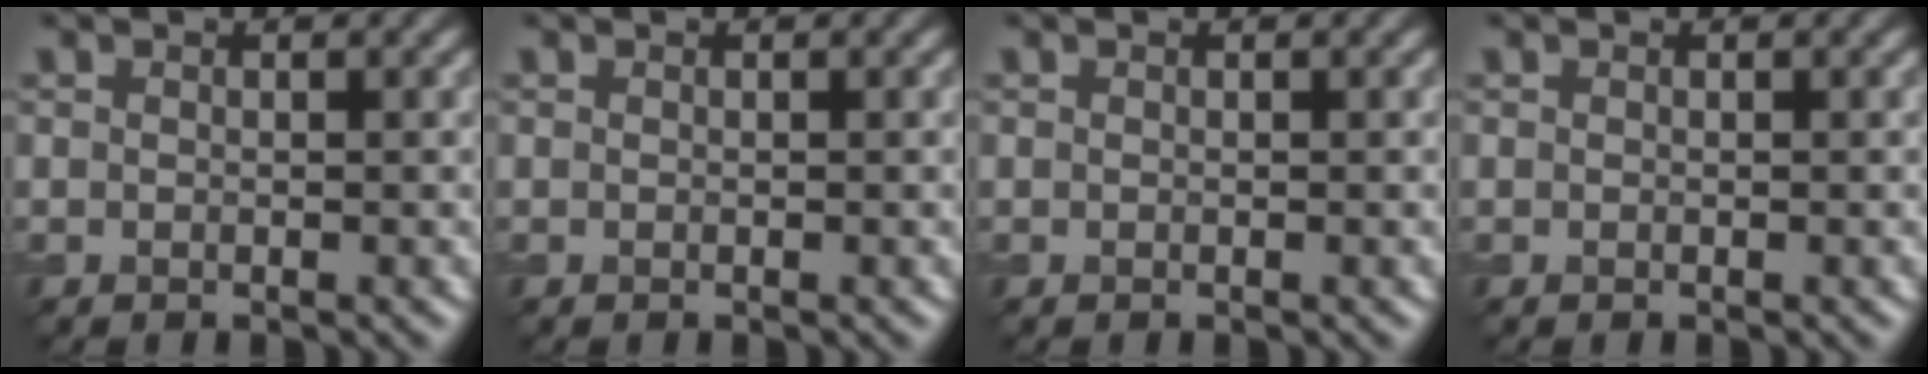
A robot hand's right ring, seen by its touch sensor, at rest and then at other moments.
{"total": 0.0}
{"total": 0.0}
{"total": 0.0}